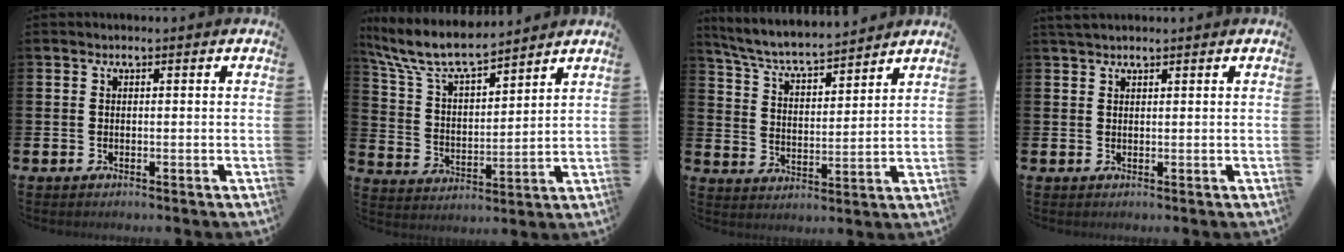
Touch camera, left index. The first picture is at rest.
{"total": 8.6, "force": [7.8, 1.7, 3.3], "torque": [-0.103, -0.042, 0.138]}
{"total": 6.2, "force": [5.9, 0.6, 1.8], "torque": [-0.062, -0.044, 0.099]}
{"total": 1.6, "force": [1.4, 0.4, 0.5], "torque": [-0.004, 0.001, 0.024]}